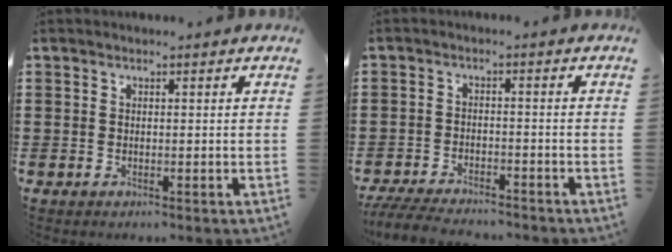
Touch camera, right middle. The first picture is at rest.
{"total": 5.1, "force": [-4.9, 0.9, 1.1], "torque": [-0.027, 0.004, -0.101]}